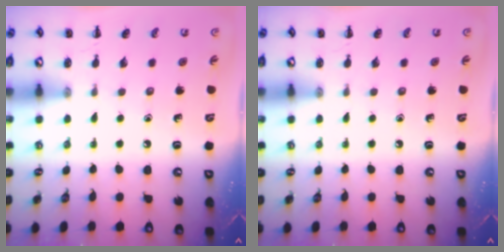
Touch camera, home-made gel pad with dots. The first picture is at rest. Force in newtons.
{"total": 0.0}